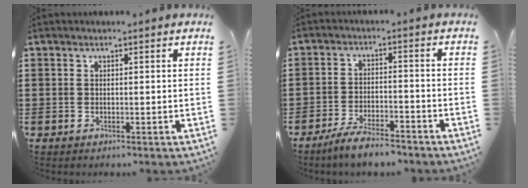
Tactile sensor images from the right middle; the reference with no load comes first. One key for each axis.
{"total": 5.1, "fx": -4.7, "fy": 0.6, "fz": 2.0, "tx": -0.039, "ty": 0.002, "tz": -0.091}